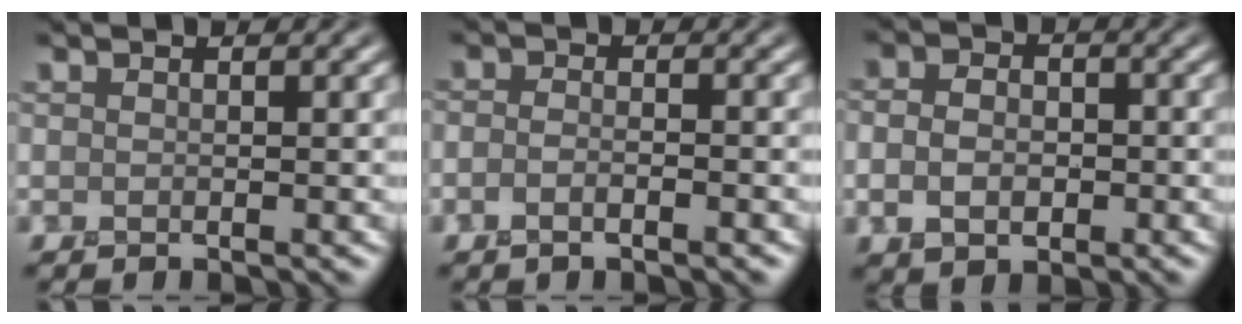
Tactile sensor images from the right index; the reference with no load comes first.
{"total": 2.1, "force": [-1.0, 0.9, 1.6], "torque": [-0.014, 0.001, -0.021]}
{"total": 3.8, "force": [-0.5, 2.8, 2.5], "torque": [-0.039, -0.001, -0.013]}